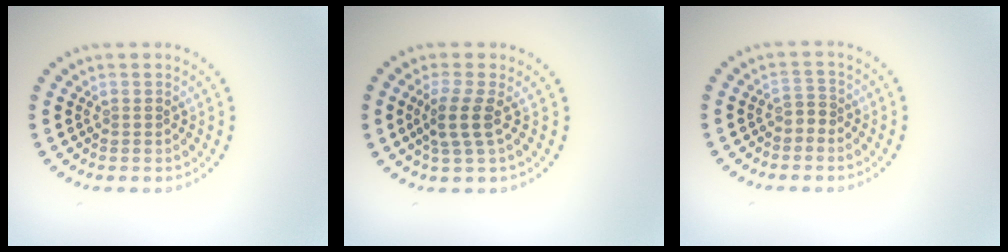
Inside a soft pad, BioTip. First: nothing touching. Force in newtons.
{"total": 2.6, "press": 2.0, "slide": 1.6}
{"total": 1.1, "press": 0.8, "slide": 0.7}